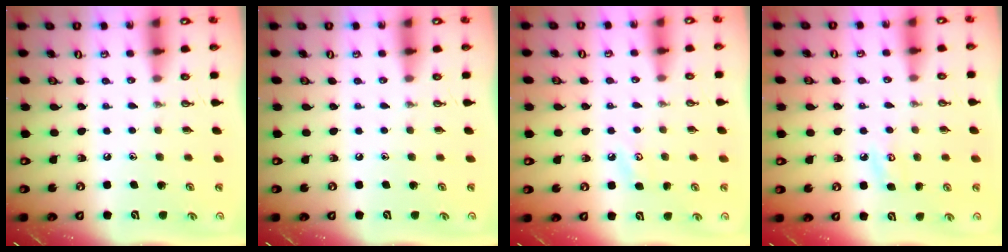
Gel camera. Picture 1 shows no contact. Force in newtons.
{"total": 0.0}
{"total": 4.0, "press": 3.9, "slide": 0.6}
{"total": 5.0, "press": 5.0, "slide": 0.2}